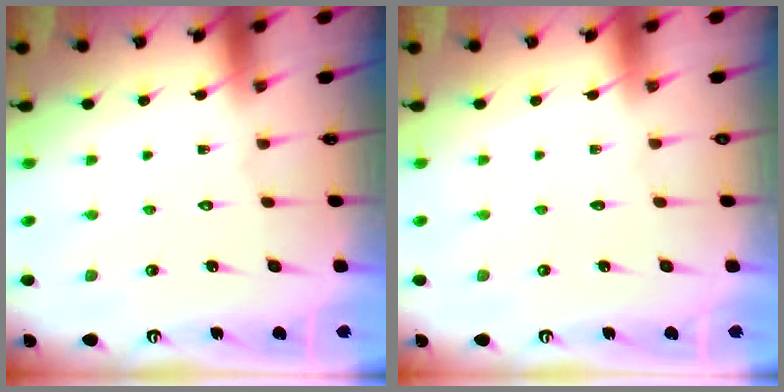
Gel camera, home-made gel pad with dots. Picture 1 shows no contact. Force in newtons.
{"total": 0.0}